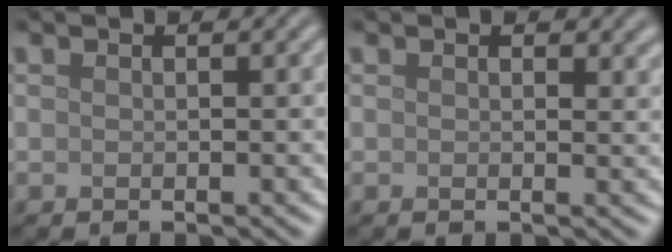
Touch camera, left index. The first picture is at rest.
{"total": 1.1, "force": [0.7, 0.5, 0.7], "torque": [-0.006, -0.002, 0.011]}